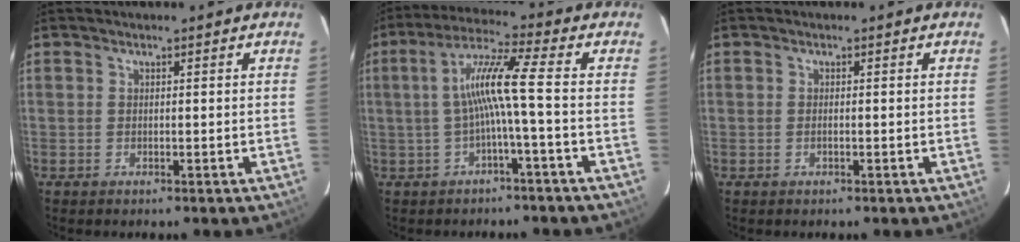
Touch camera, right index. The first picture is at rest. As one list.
[{"total": 8.2, "force": [-1.5, -1.0, 8.0], "torque": [-0.165, 0.011, -0.021]}, {"total": 0.9, "force": [-0.4, 0.4, 0.7], "torque": [-0.015, 0.001, -0.007]}]